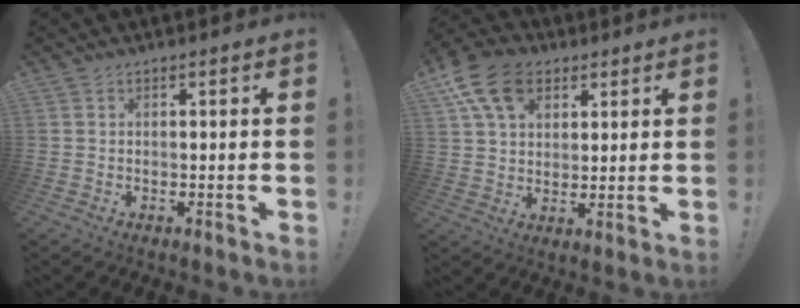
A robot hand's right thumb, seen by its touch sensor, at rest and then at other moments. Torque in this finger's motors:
{"motor_torque": [1.32, 1.38, -0.01, 0.23, 0.14]}